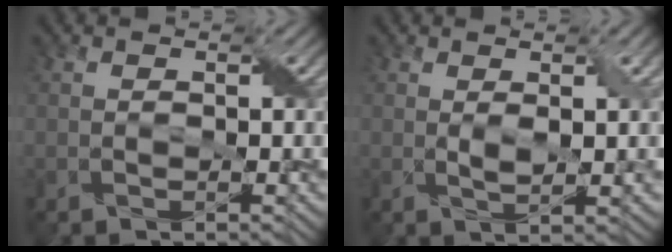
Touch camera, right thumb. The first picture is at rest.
{"total": 3.0, "force": [1.0, 0.6, 2.7], "torque": [-0.053, 0.001, 0.020]}